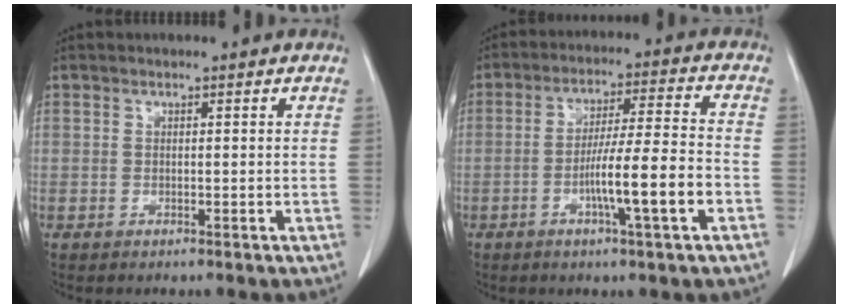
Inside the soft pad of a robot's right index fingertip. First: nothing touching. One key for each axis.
{"total": 10.6, "fx": -3.7, "fy": -0.3, "fz": 10.0, "tx": -0.169, "ty": 0.000, "tz": -0.063}